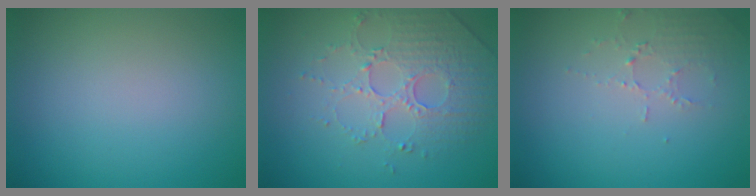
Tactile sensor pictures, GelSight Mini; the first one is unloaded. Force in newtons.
{"total": 5.0, "press": 3.5, "slide": 3.6}
{"total": 1.9, "press": 1.8, "slide": 0.4}